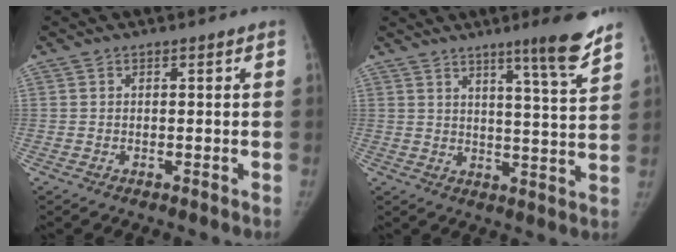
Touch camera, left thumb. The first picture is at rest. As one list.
[{"total": 10.6, "force": [7.4, 0.2, 7.7], "torque": [-0.101, -0.050, 0.107]}]